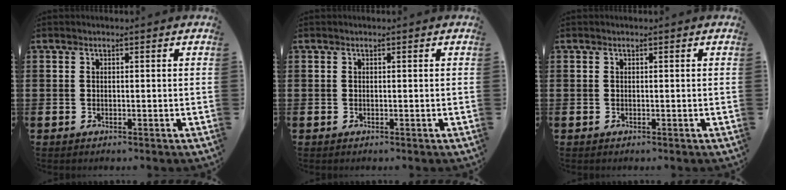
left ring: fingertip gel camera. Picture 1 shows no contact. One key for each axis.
{"total": 0.0}
{"total": 0.0}